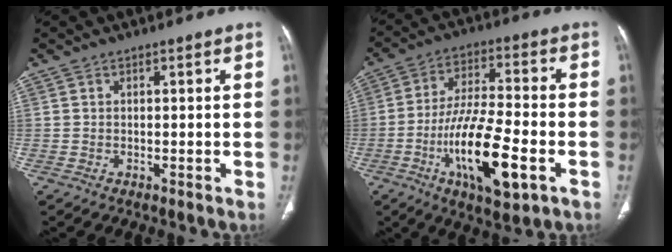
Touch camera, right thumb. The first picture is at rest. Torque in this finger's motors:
{"motor_torque": [2.90, 2.11, 1.73, -1.04, 0.59]}